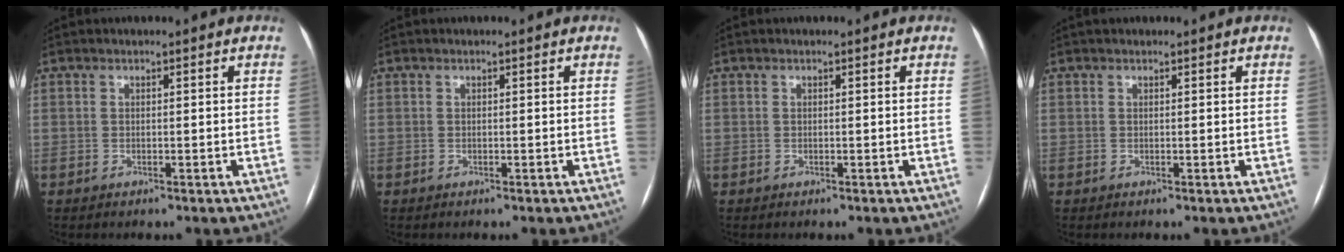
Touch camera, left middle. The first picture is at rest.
{"total": 0.0}
{"total": 0.0}
{"total": 0.7, "force": [0.6, 0.3, 0.1], "torque": [-0.008, 0.015, 0.012]}